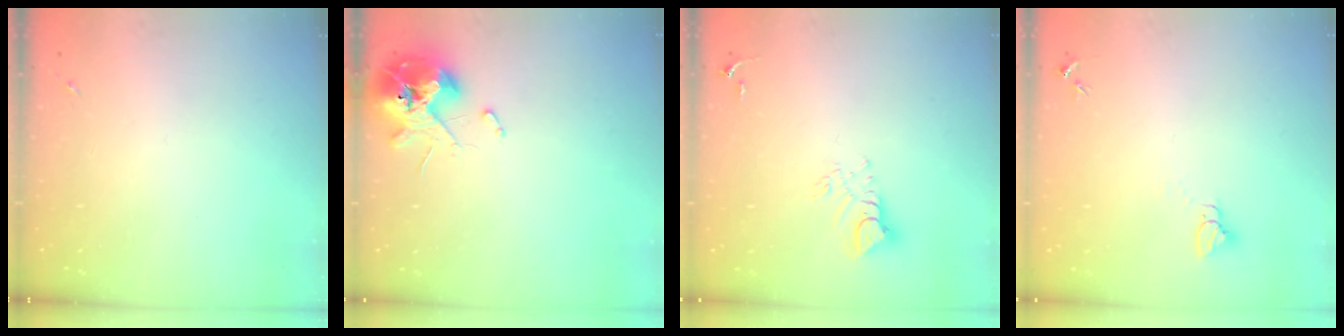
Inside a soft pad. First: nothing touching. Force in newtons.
{"total": 13.0, "press": 12.8, "slide": 1.8}
{"total": 7.2, "press": 7.1, "slide": 0.7}
{"total": 2.7, "press": 2.7, "slide": 0.1}